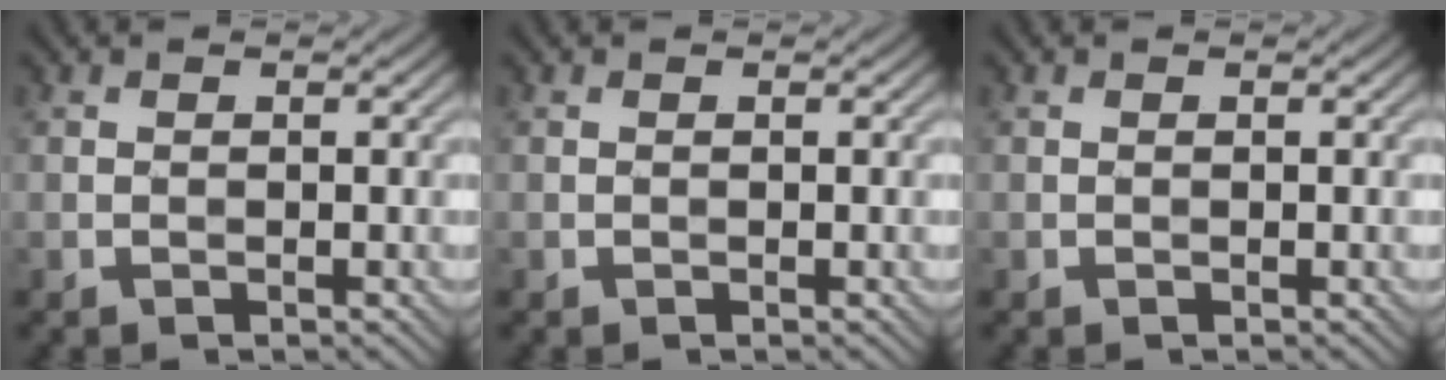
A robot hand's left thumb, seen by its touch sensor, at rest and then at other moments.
{"total": 0.0}
{"total": 0.0}